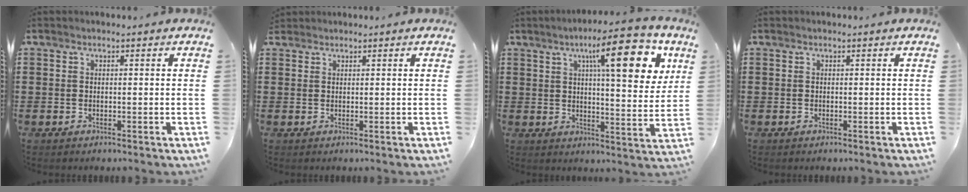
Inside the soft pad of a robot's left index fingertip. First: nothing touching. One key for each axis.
{"total": 0.9, "fx": 0.8, "fy": 0.3, "fz": 0.0, "tx": -0.003, "ty": 0.001, "tz": 0.017}
{"total": 14.0, "fx": 7.1, "fy": 3.5, "fz": 11.6, "tx": -0.171, "ty": -0.017, "tz": 0.104}
{"total": 0.0}